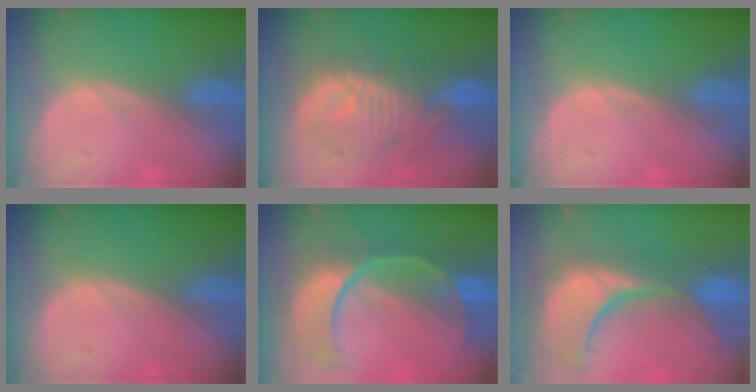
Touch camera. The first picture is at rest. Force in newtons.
{"total": 11.0, "press": 10.6, "slide": 3.1}
{"total": 0.0}
{"total": 0.0}
{"total": 11.2, "press": 9.4, "slide": 6.2}
{"total": 15.3, "press": 12.2, "slide": 9.3}